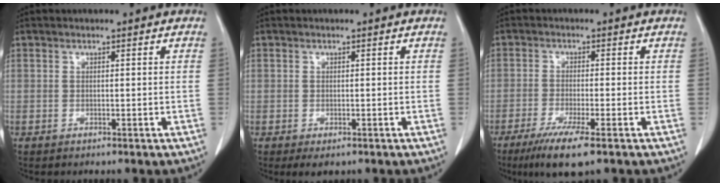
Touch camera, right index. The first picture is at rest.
{"total": 1.8, "force": [-0.9, 1.2, 1.0], "torque": [-0.008, 0.000, -0.006]}
{"total": 7.3, "force": [-4.6, 0.3, 5.7], "torque": [-0.100, -0.020, -0.076]}